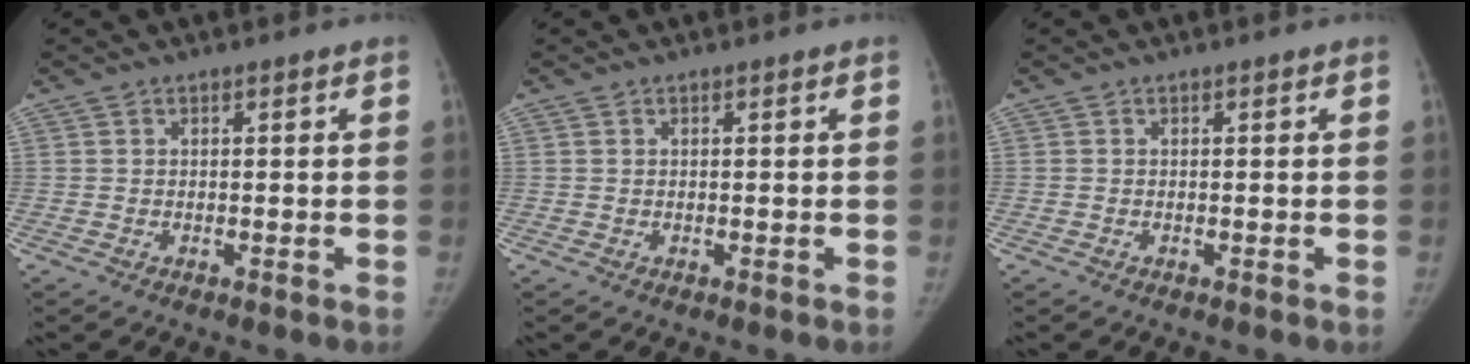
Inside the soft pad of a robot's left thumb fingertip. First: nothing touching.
{"total": 0.0}
{"total": 0.0}